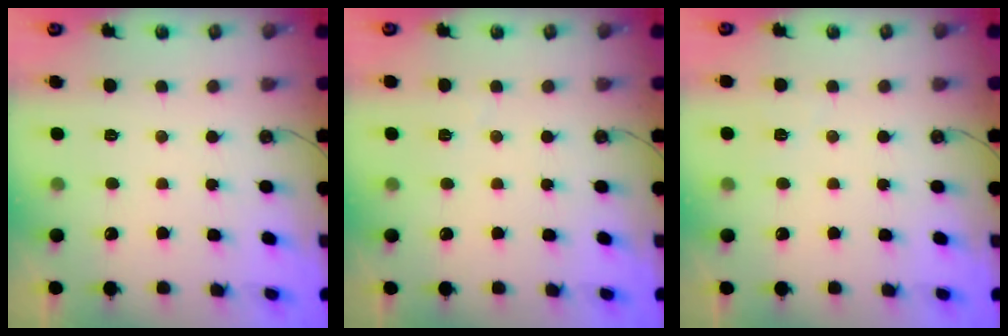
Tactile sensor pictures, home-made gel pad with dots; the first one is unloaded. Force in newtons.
{"total": 3.0, "press": 2.8, "slide": 1.0}
{"total": 2.9, "press": 2.1, "slide": 2.0}